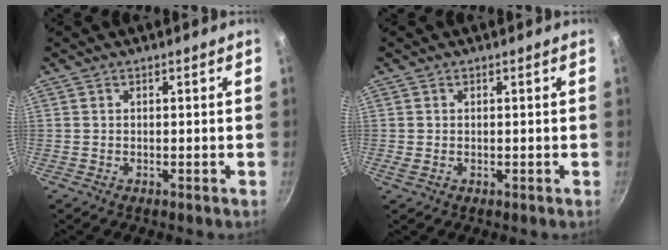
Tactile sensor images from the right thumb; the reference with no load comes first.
{"total": 0.8, "force": [0.1, 0.5, 0.6], "torque": [-0.011, -0.001, 0.002]}